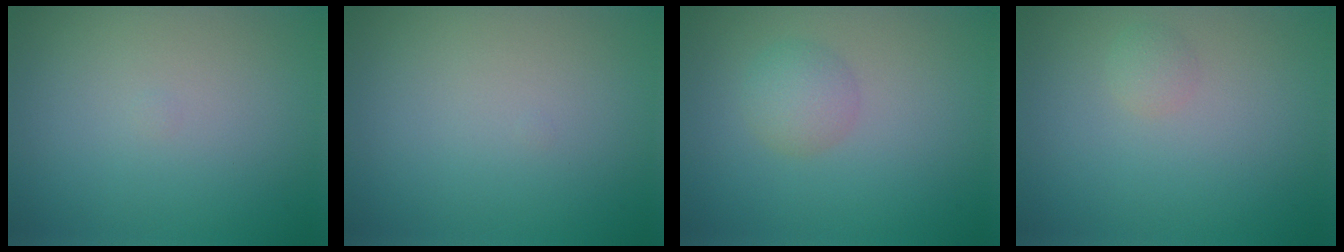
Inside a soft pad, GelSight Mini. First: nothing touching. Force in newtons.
{"total": 0.0}
{"total": 2.2, "press": 2.2, "slide": 0.1}
{"total": 1.0, "press": 1.0, "slide": 0.1}